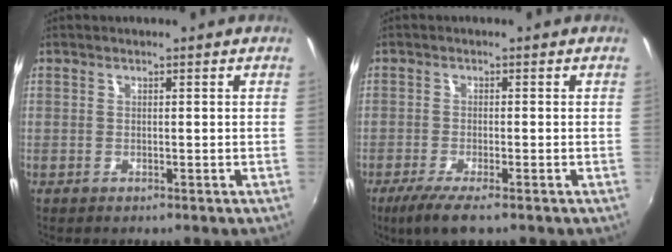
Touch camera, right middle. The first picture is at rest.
{"total": 5.5, "force": [-3.7, 0.7, 4.1], "torque": [-0.095, -0.023, -0.066]}